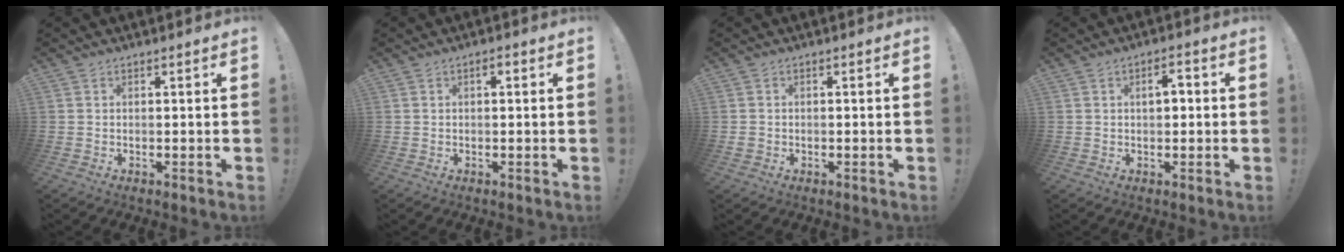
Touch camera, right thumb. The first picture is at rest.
{"total": 1.2, "force": [-0.1, 0.6, 1.0], "torque": [-0.015, 0.004, -0.005]}
{"total": 1.1, "force": [-0.3, 1.0, 0.2], "torque": [-0.010, 0.006, -0.004]}
{"total": 3.9, "force": [0.1, 2.0, 3.3], "torque": [-0.043, 0.005, -0.006]}